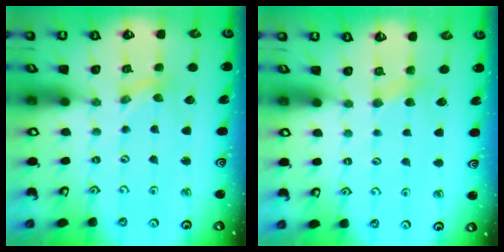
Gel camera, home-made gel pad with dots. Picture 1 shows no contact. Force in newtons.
{"total": 2.9, "press": 2.9, "slide": 0.5}